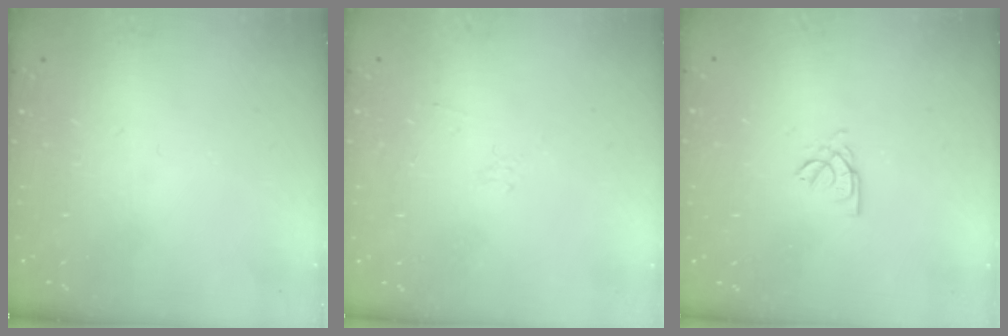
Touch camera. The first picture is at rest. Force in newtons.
{"total": 3.1, "press": 3.0, "slide": 0.8}
{"total": 2.2, "press": 2.2, "slide": 0.6}